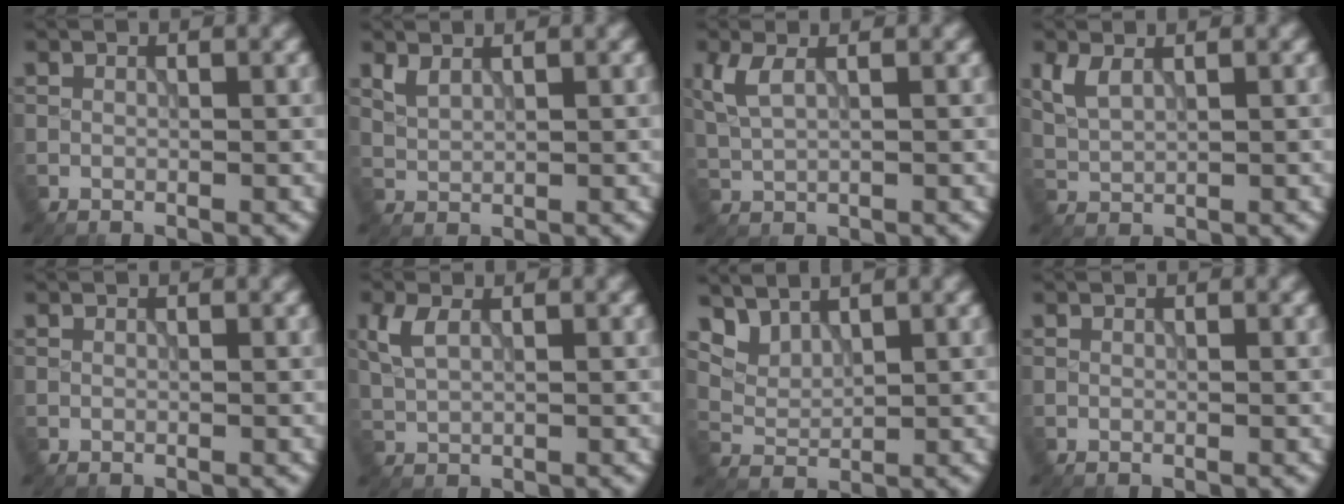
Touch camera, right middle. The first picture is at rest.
{"total": 1.5, "force": [1.2, 0.5, 0.8], "torque": [-0.022, -0.003, 0.031]}
{"total": 3.1, "force": [1.3, 1.4, 2.5], "torque": [-0.065, 0.004, 0.032]}
{"total": 2.7, "force": [1.4, 1.3, 1.9], "torque": [-0.049, 0.000, 0.034]}
{"total": 0.0}
{"total": 3.0, "force": [1.1, 1.6, 2.2], "torque": [-0.058, 0.003, 0.026]}
{"total": 3.6, "force": [3.1, 1.3, 1.3], "torque": [-0.037, -0.008, 0.074]}
{"total": 0.0}